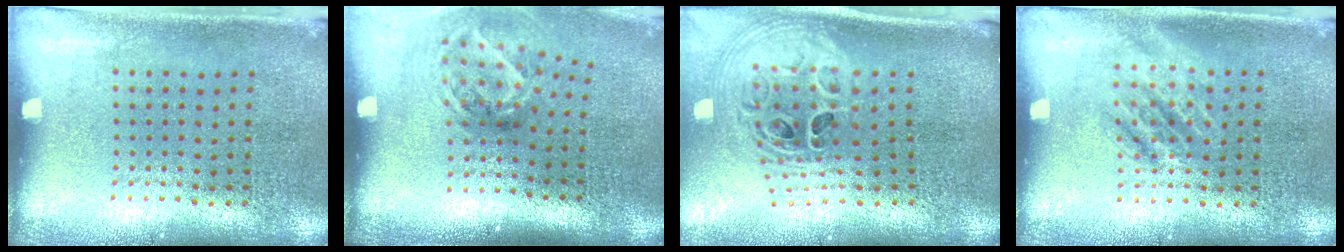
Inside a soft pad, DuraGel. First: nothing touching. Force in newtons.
{"total": 2.0, "press": 1.3, "slide": 1.5}
{"total": 2.6, "press": 1.8, "slide": 1.8}
{"total": 1.1, "press": 1.1, "slide": 0.2}